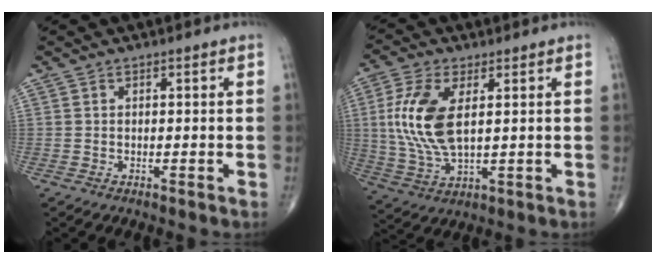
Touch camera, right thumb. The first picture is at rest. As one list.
[{"total": 12.5, "force": [2.2, 5.8, 10.9], "torque": [-0.247, -0.007, 0.050]}]